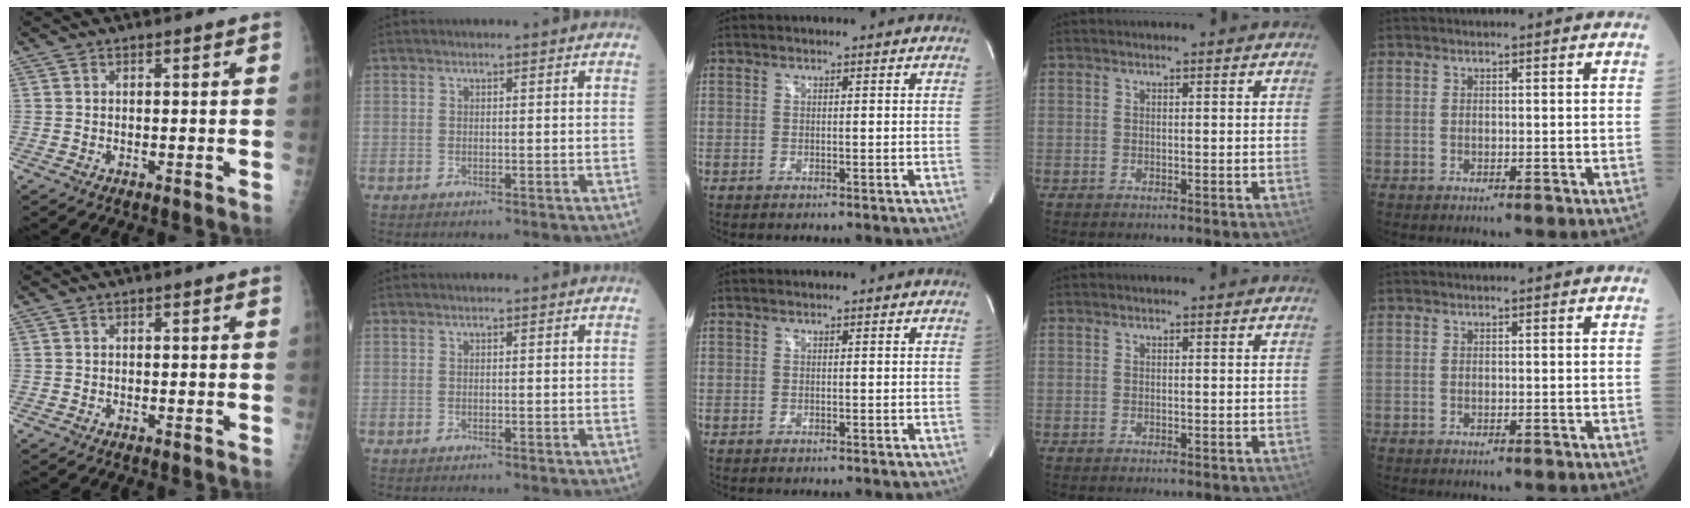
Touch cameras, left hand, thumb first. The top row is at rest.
{}